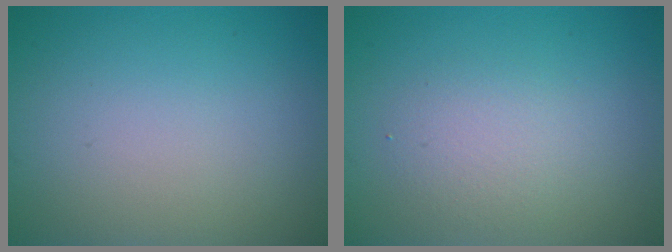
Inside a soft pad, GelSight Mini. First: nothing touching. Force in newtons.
{"total": 2.1, "press": 2.1, "slide": 0.1}